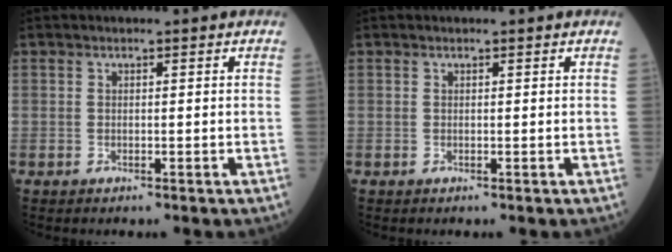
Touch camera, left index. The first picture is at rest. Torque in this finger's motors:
{"motor_torque": [-0.01, 0.01, 0.00, 0.00]}